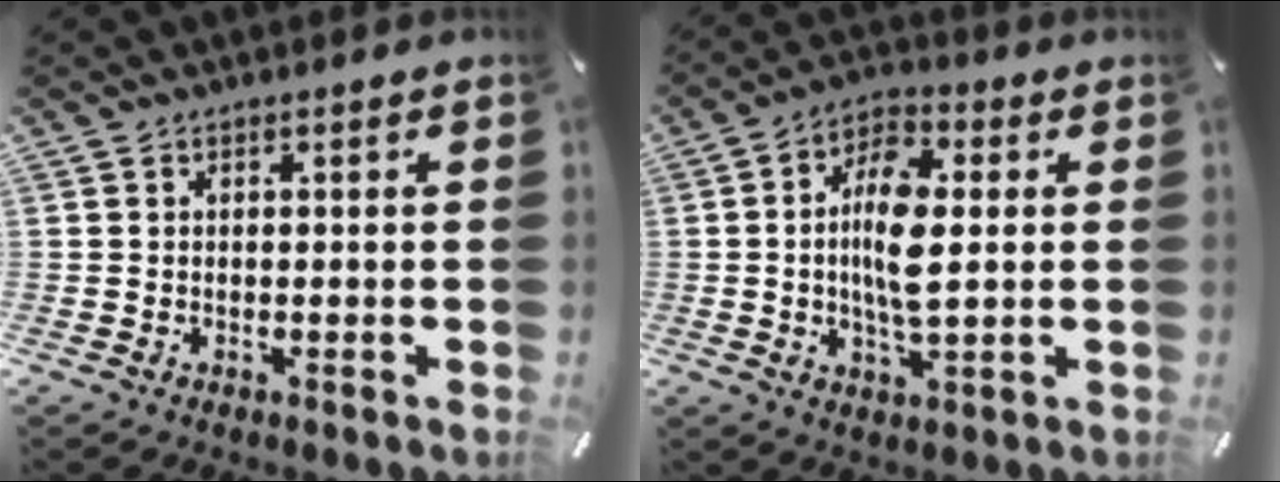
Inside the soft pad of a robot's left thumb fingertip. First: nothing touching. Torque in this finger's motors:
{"motor_torque": [0.26, 0.20, 0.82, 0.51, 0.16]}